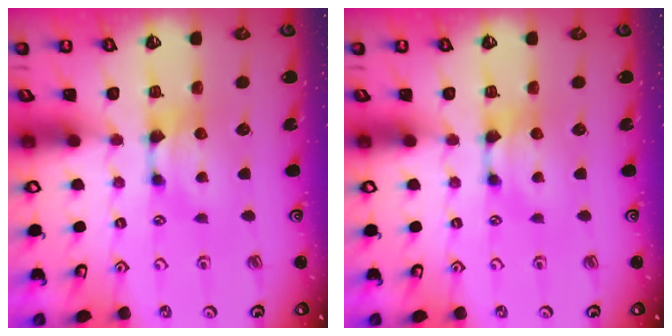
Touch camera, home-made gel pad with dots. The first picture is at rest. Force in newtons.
{"total": 0.0}